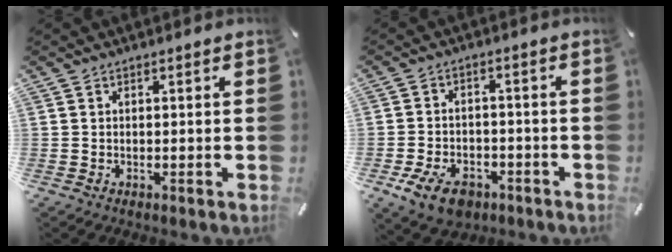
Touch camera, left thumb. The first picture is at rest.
{"total": 8.2, "force": [-4.3, 5.3, 4.5], "torque": [-0.099, 0.016, -0.078]}